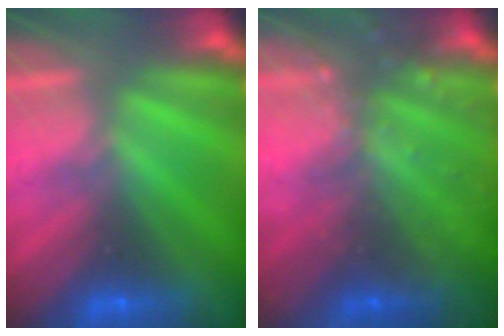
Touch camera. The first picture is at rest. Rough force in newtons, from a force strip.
{"total": 8.3}